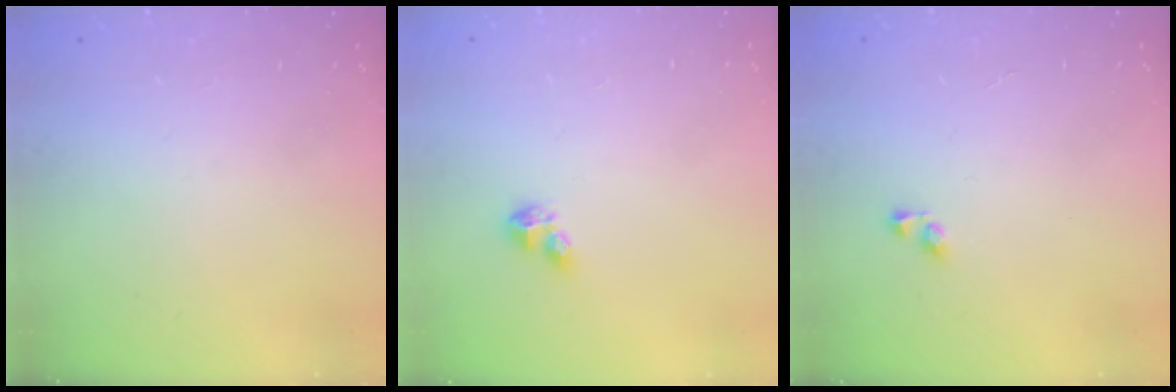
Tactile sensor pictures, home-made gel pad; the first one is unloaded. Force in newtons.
{"total": 4.6, "press": 4.6, "slide": 0.6}
{"total": 2.9, "press": 2.9, "slide": 0.2}